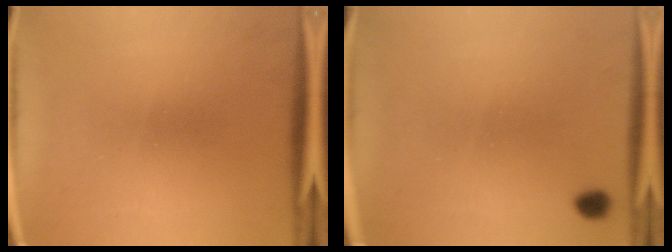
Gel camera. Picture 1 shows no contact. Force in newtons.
{"total": 2.9}